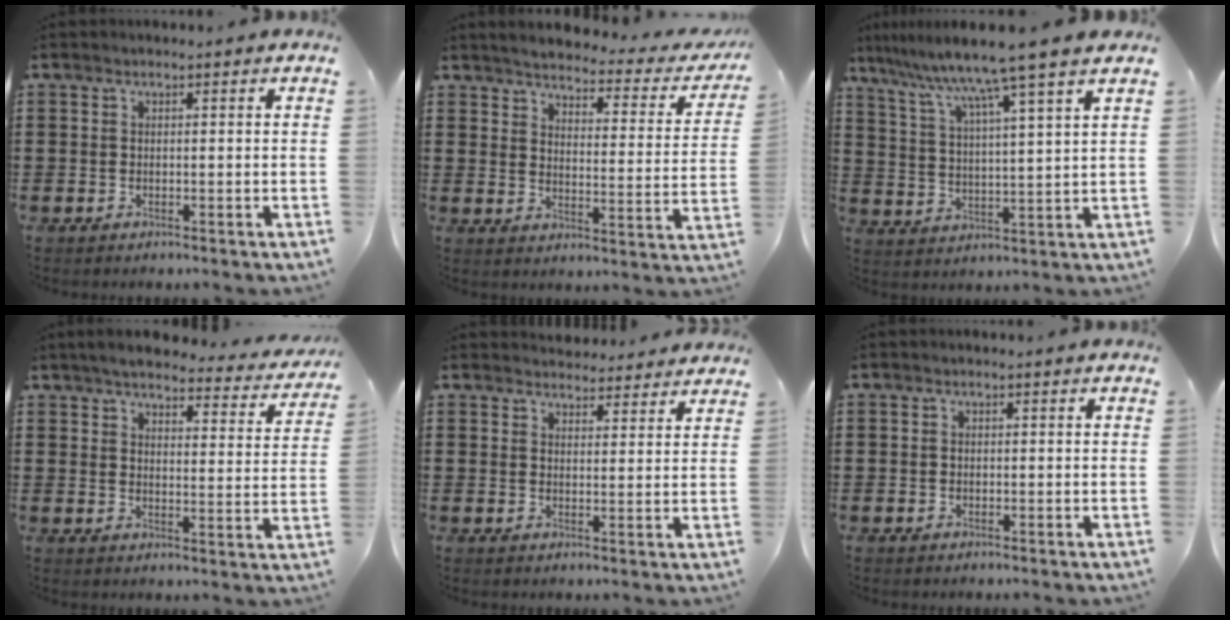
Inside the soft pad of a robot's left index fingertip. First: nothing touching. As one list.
[{"total": 3.1, "force": [2.9, 0.0, 1.1], "torque": [-0.043, -0.026, 0.042]}, {"total": 9.0, "force": [7.4, -1.6, 4.8], "torque": [-0.123, -0.047, 0.115]}, {"total": 4.7, "force": [4.3, 0.6, 2.0], "torque": [-0.057, -0.020, 0.071]}, {"total": 3.5, "force": [3.4, 0.7, 0.1], "torque": [-0.003, -0.015, 0.063]}, {"total": 0.5, "force": [0.0, 0.5, 0.1], "torque": [-0.004, 0.003, -0.001]}]